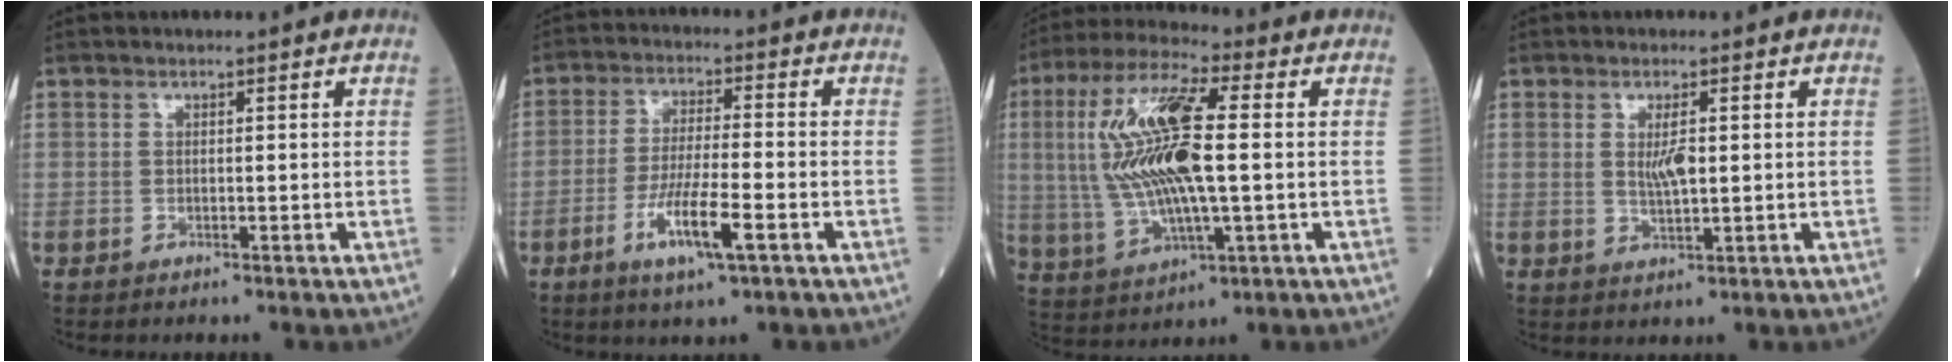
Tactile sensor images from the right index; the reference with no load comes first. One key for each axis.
{"total": 8.5, "fx": -3.6, "fy": 0.6, "fz": 7.7, "tx": -0.150, "ty": -0.012, "tz": -0.066}
{"total": 16.6, "fx": 1.1, "fy": 3.4, "fz": 16.2, "tx": -0.343, "ty": 0.011, "tz": 0.021}
{"total": 3.5, "fx": 0.5, "fy": 0.7, "fz": 3.4, "tx": -0.064, "ty": -0.004, "tz": 0.011}